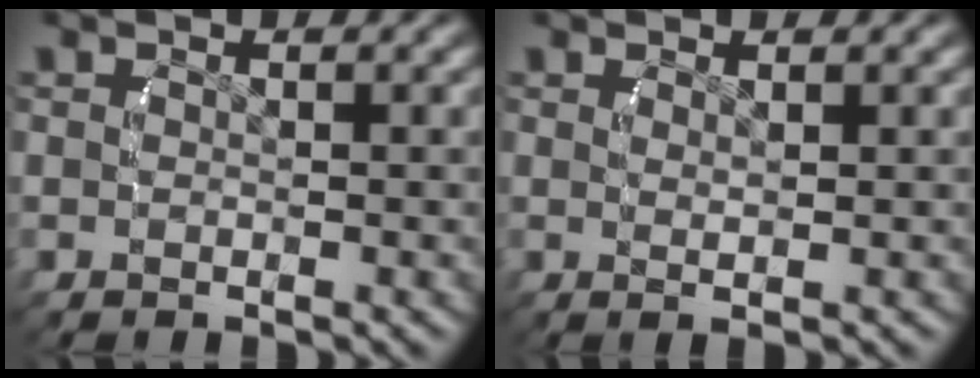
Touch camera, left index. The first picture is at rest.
{"total": 1.0, "force": [0.4, -0.2, 0.9], "torque": [-0.023, -0.005, 0.011]}